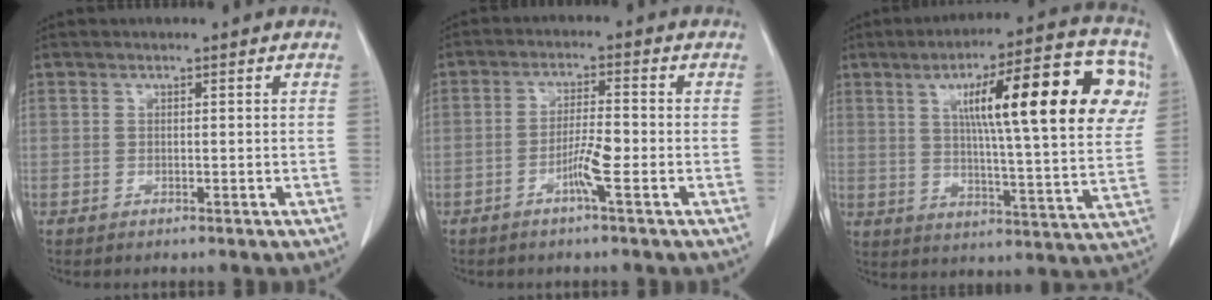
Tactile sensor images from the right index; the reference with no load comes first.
{"total": 4.5, "force": [-1.8, -0.1, 4.1], "torque": [-0.078, -0.002, -0.037]}
{"total": 21.9, "force": [6.7, 3.0, 20.6], "torque": [-0.281, 0.029, 0.089]}